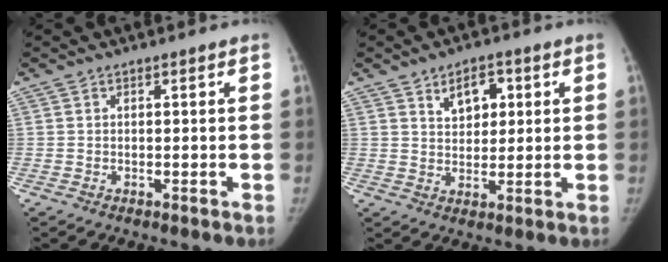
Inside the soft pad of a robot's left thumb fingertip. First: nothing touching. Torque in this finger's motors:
{"motor_torque": [-0.21, -0.05, 0.59, -0.29, 0.13]}